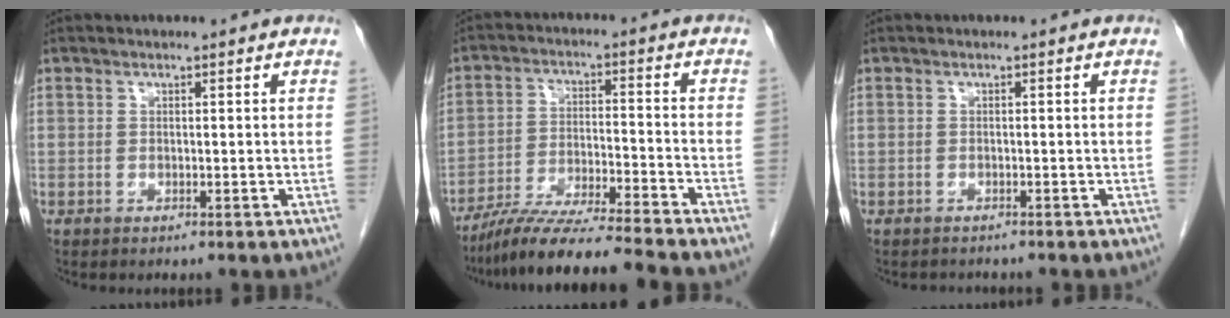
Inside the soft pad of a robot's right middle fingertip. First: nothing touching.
{"total": 11.8, "force": [-10.4, -1.6, 5.4], "torque": [-0.082, -0.019, -0.183]}
{"total": 1.7, "force": [-1.7, 0.5, 0.1], "torque": [-0.008, -0.006, -0.023]}